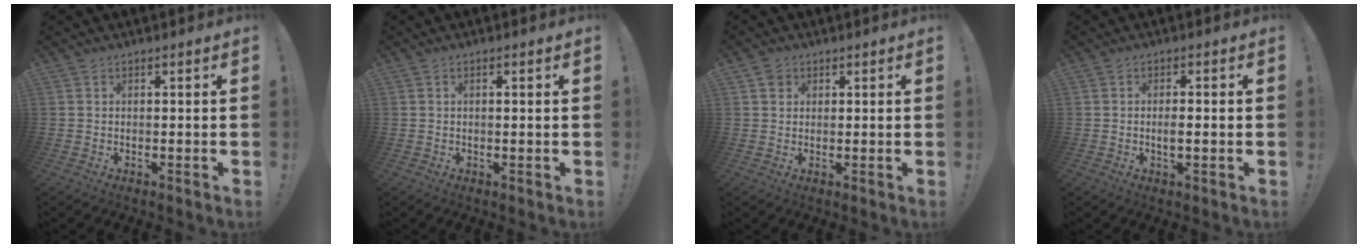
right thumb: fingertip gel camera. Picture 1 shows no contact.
{"total": 1.3, "force": [0.0, -0.1, 1.2], "torque": [-0.023, 0.001, -0.001]}
{"total": 2.5, "force": [1.2, 2.1, 0.5], "torque": [-0.005, 0.002, 0.021]}
{"total": 2.4, "force": [-0.6, 0.6, 2.3], "torque": [-0.032, -0.003, -0.013]}